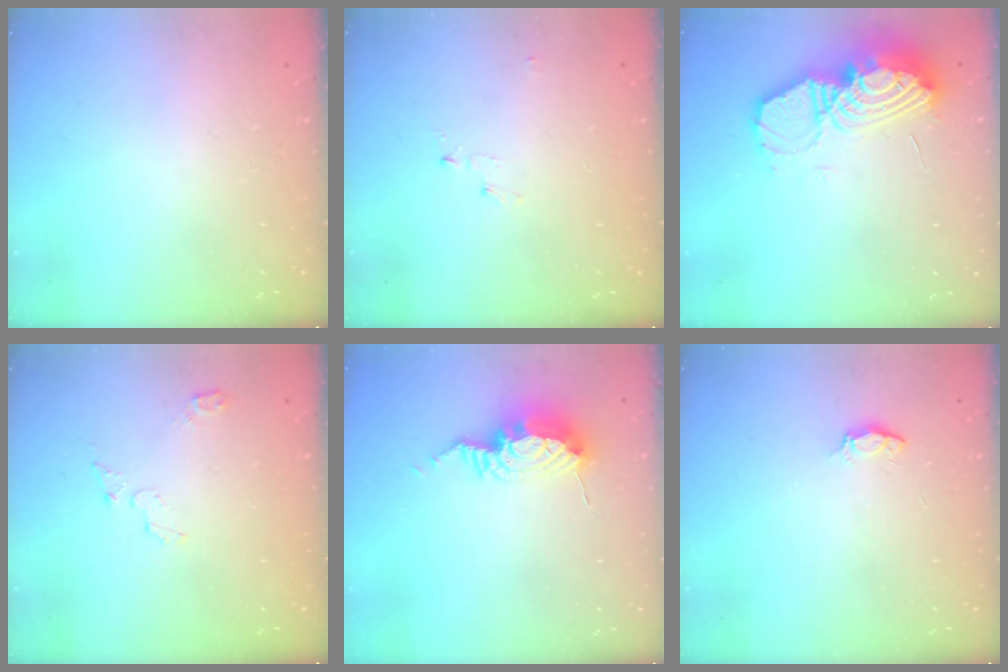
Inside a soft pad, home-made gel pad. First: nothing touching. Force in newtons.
{"total": 2.8, "press": 2.8, "slide": 0.3}
{"total": 17.8, "press": 17.7, "slide": 1.8}
{"total": 4.6, "press": 4.5, "slide": 0.6}
{"total": 10.2, "press": 10.1, "slide": 1.1}
{"total": 3.5, "press": 3.5, "slide": 0.5}